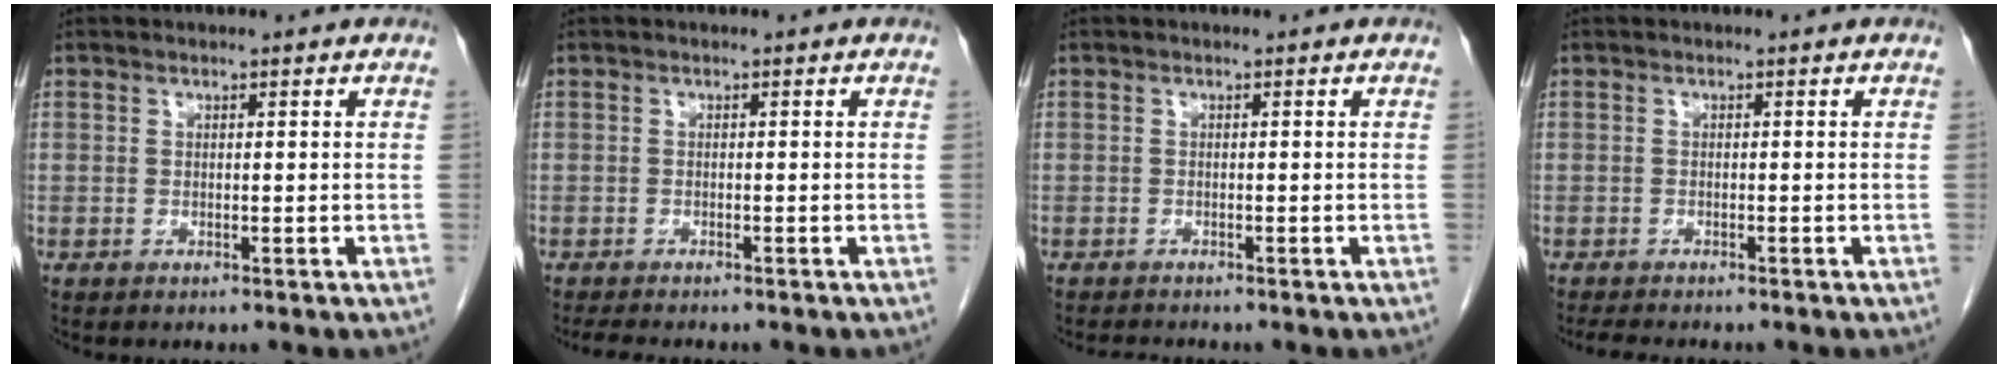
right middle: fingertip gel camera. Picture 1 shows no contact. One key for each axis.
{"total": 4.3, "fx": -3.7, "fy": 0.9, "fz": 2.0, "tx": -0.030, "ty": -0.010, "tz": -0.054}
{"total": 1.6, "fx": -1.5, "fy": 0.1, "fz": 0.4, "tx": -0.011, "ty": -0.005, "tz": -0.021}
{"total": 4.4, "fx": -3.8, "fy": 0.9, "fz": 2.0, "tx": -0.030, "ty": -0.009, "tz": -0.056}